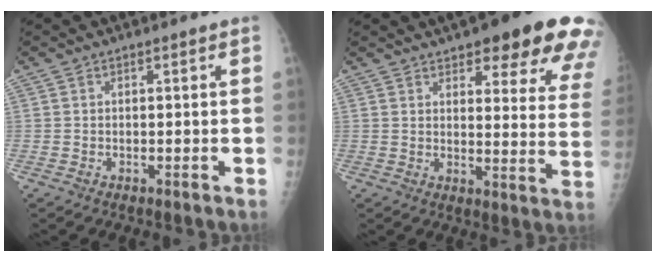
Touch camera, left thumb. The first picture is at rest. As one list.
[{"total": 20.5, "force": [13.2, 5.9, 14.6], "torque": [-0.142, -0.046, 0.149]}]